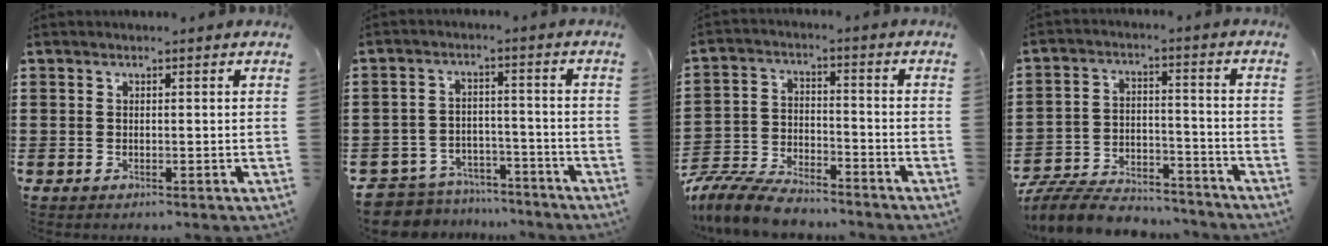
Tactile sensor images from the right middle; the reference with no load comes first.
{"total": 5.8, "force": [-5.7, 1.1, 0.1], "torque": [-0.017, 0.011, -0.121]}
{"total": 8.2, "force": [-7.7, 1.5, 2.2], "torque": [-0.058, 0.011, -0.155]}
{"total": 8.6, "force": [-8.2, 1.6, 2.2], "torque": [-0.046, 0.018, -0.161]}